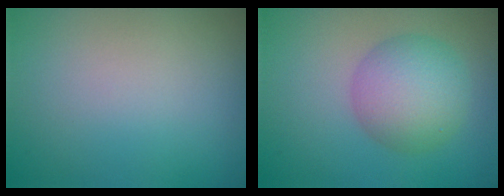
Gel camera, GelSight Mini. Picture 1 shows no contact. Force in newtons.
{"total": 5.6, "press": 5.6, "slide": 0.0}